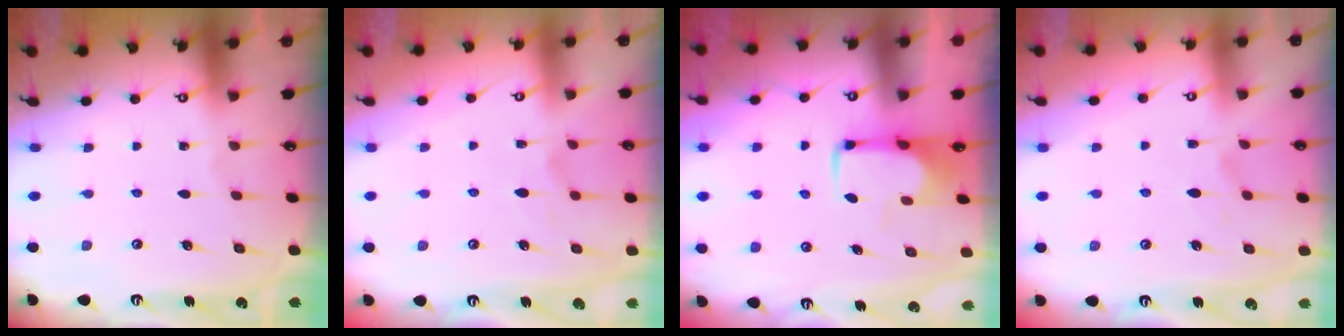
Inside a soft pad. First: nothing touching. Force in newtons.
{"total": 1.4, "press": 1.0, "slide": 0.9}
{"total": 1.7, "press": 1.7, "slide": 0.4}
{"total": 2.2, "press": 1.9, "slide": 1.1}